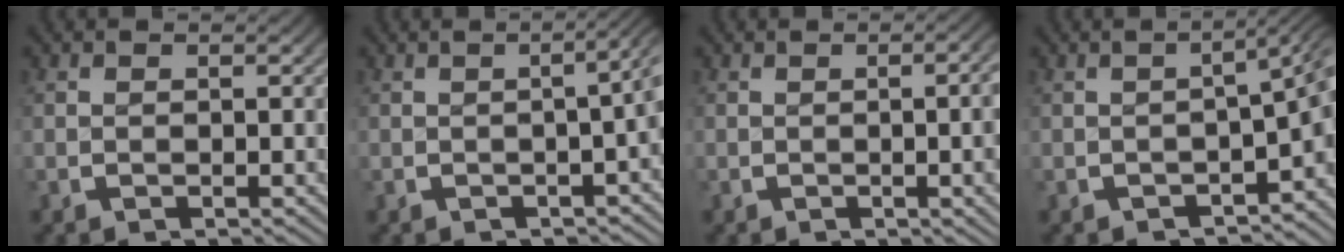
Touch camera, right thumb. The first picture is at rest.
{"total": 4.8, "force": [0.9, 2.0, 4.2], "torque": [-0.036, 0.025, 0.000]}
{"total": 5.4, "force": [-0.1, 1.8, 5.1], "torque": [-0.044, 0.015, -0.010]}
{"total": 4.8, "force": [-1.6, 2.0, 4.0], "torque": [-0.046, 0.006, -0.020]}